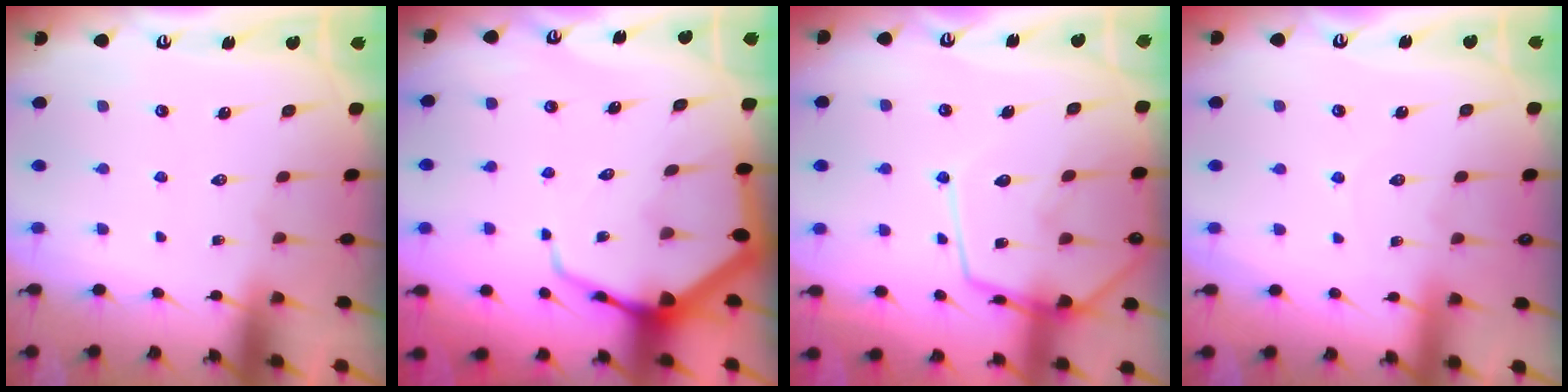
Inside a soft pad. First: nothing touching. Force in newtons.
{"total": 8.2, "press": 8.1, "slide": 0.9}
{"total": 14.6, "press": 14.5, "slide": 1.4}
{"total": 3.7, "press": 3.7, "slide": 0.2}